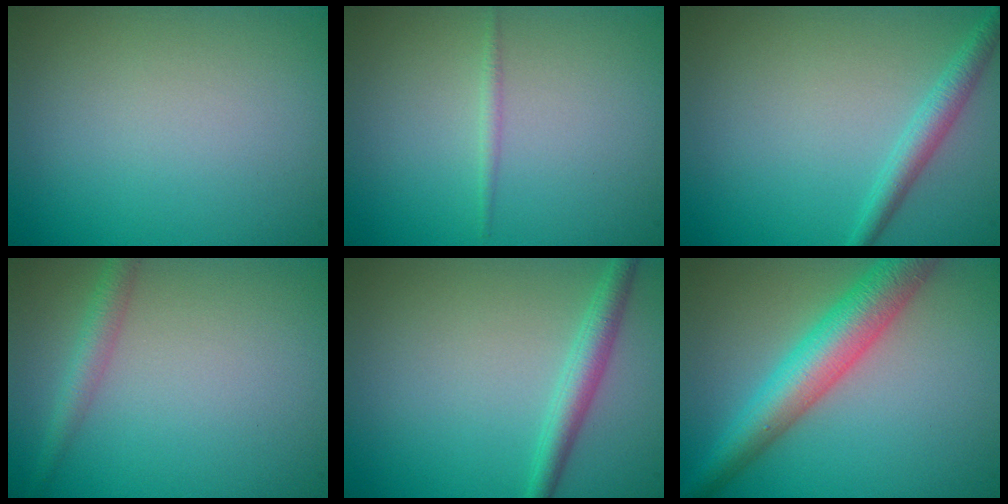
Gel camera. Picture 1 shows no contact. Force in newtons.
{"total": 0.7, "press": 0.7, "slide": 0.0}
{"total": 2.2, "press": 2.2, "slide": 0.0}
{"total": 2.2, "press": 2.2, "slide": 0.1}
{"total": 2.5, "press": 2.5, "slide": 0.1}
{"total": 6.4, "press": 6.4, "slide": 0.1}